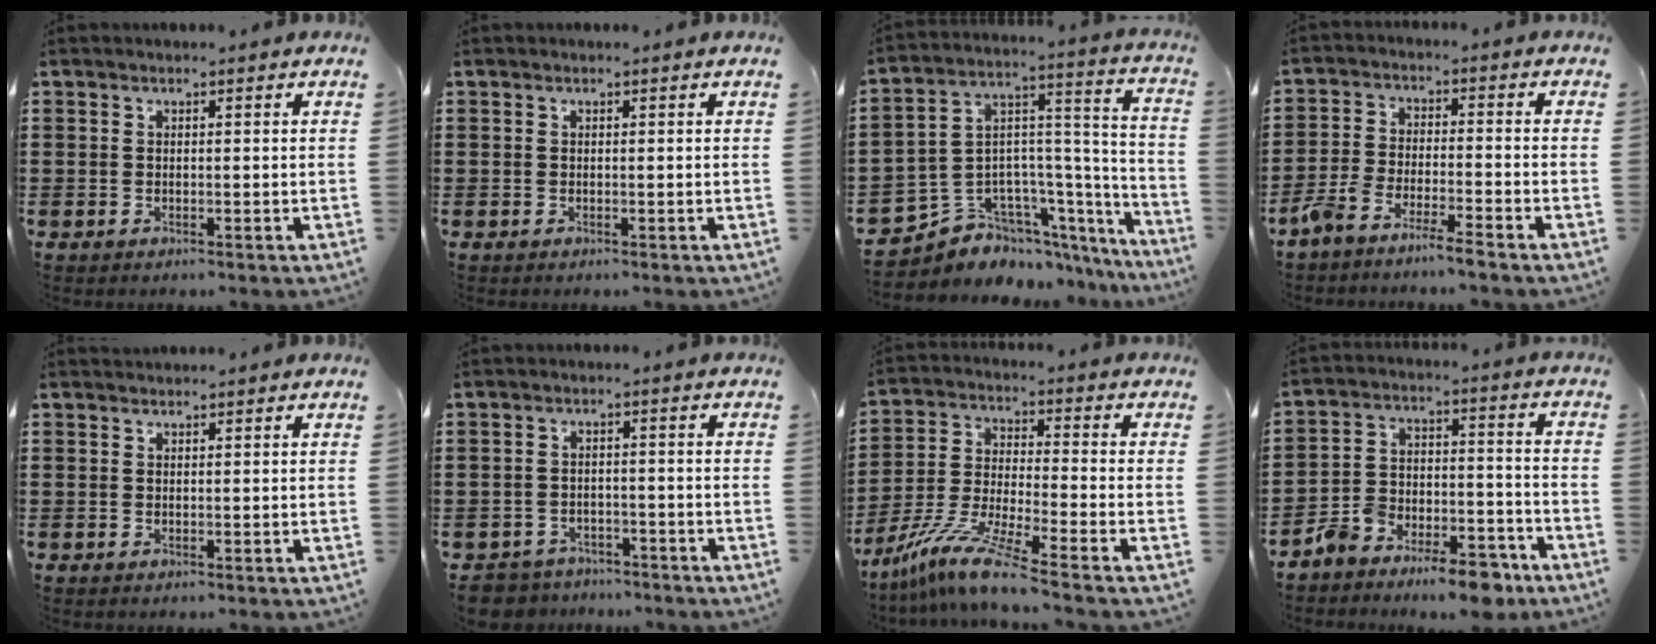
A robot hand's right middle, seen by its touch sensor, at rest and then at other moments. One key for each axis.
{"total": 0.0}
{"total": 6.2, "fx": -4.6, "fy": 4.2, "fz": 0.1, "tx": -0.022, "ty": -0.011, "tz": -0.086}
{"total": 5.0, "fx": -4.8, "fy": -0.2, "fz": 1.6, "tx": -0.046, "ty": -0.009, "tz": -0.097}
{"total": 0.7, "fx": 0.7, "fy": 0.1, "fz": 0.0, "tx": -0.002, "ty": -0.001, "tz": 0.013}
{"total": 3.5, "fx": -3.4, "fy": 0.8, "fz": -0.2, "tx": -0.013, "ty": -0.002, "tz": -0.077}
{"total": 9.6, "fx": -7.7, "fy": 0.0, "fz": 5.7, "tx": -0.126, "ty": -0.007, "tz": -0.158}
{"total": 9.1, "fx": -8.5, "fy": 2.0, "fz": 2.3, "tx": -0.040, "ty": 0.030, "tz": -0.165}